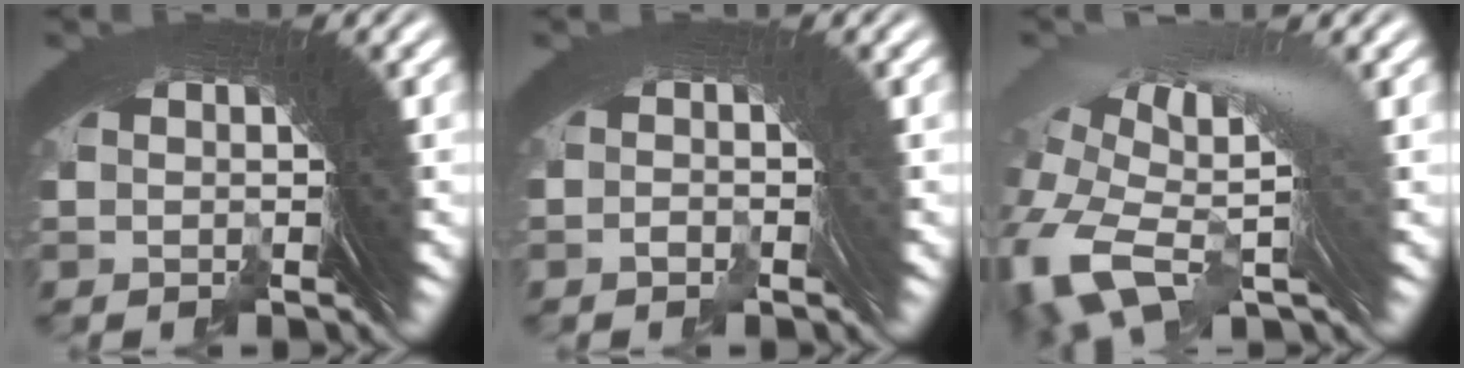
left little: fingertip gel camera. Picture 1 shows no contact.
{"total": 1.3, "force": [-1.1, -0.5, -0.4], "torque": [0.015, 0.008, -0.023]}
{"total": 5.5, "force": [-1.2, 2.6, 4.7], "torque": [-0.103, -0.021, -0.007]}